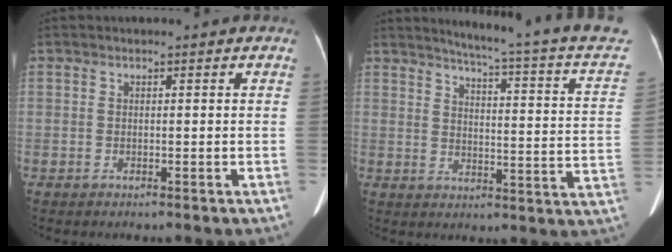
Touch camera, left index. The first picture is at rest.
{"total": 20.4, "force": [18.2, -1.1, 9.3], "torque": [-0.134, -0.086, 0.203]}